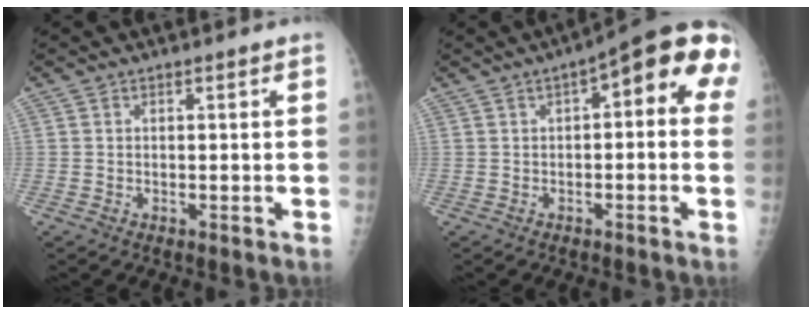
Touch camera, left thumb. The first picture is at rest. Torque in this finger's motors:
{"motor_torque": [-0.17, 0.65, 0.11, -0.10, 0.11]}